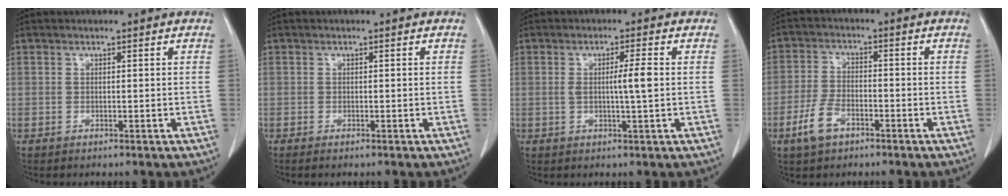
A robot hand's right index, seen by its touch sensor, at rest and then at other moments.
{"total": 0.7, "force": [-0.6, 0.1, 0.5], "torque": [-0.012, -0.002, -0.009]}
{"total": 3.8, "force": [0.1, -0.3, 3.7], "torque": [-0.066, -0.003, 0.001]}
{"total": 5.7, "force": [-3.3, 2.8, 3.8], "torque": [-0.088, 0.001, -0.063]}